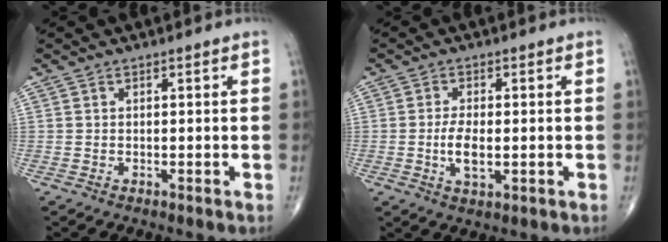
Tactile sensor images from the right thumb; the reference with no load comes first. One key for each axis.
{"total": 4.9, "fx": -0.7, "fy": 2.1, "fz": 4.4, "tx": -0.084, "ty": -0.007, "tz": -0.012}